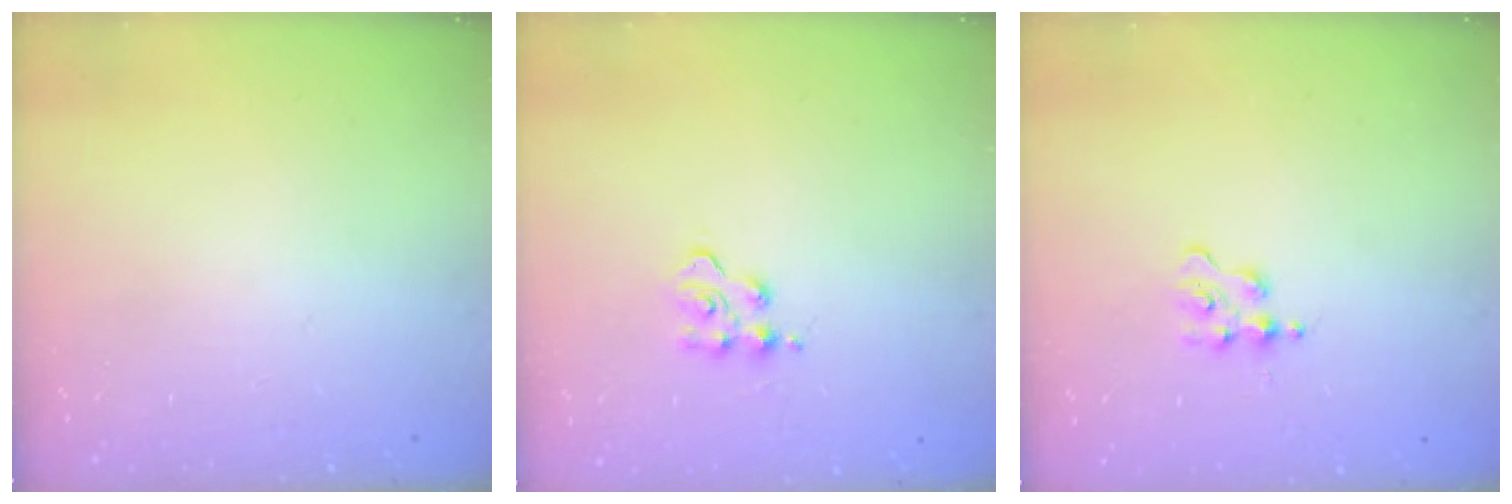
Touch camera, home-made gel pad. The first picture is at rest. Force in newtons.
{"total": 3.7, "press": 3.6, "slide": 0.6}
{"total": 2.0, "press": 2.0, "slide": 0.2}